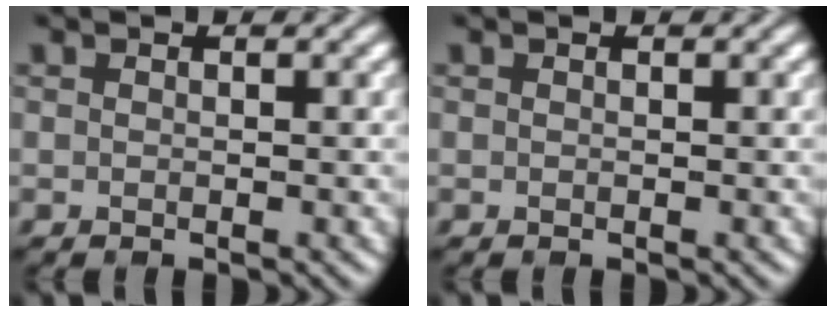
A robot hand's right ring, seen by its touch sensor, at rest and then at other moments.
{"total": 0.0}